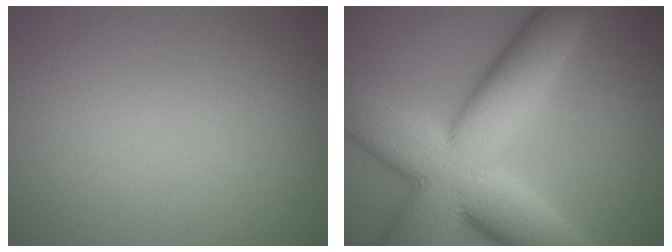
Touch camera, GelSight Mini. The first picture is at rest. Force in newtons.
{"total": 15.7, "press": 15.7, "slide": 0.9}